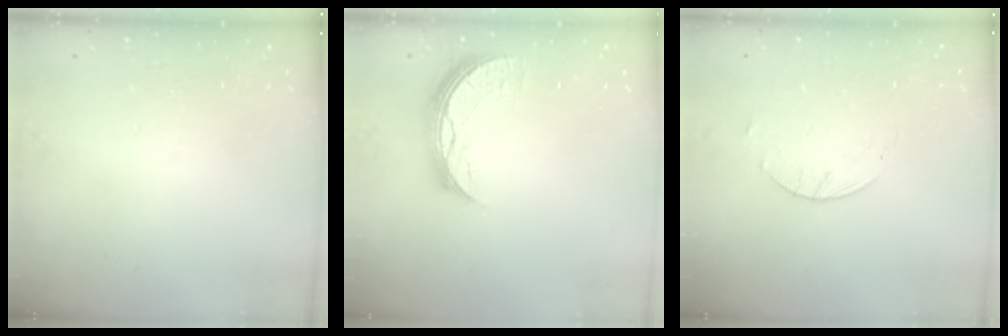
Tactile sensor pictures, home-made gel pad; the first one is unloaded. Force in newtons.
{"total": 8.4, "press": 8.4, "slide": 0.8}
{"total": 3.0, "press": 3.0, "slide": 0.4}